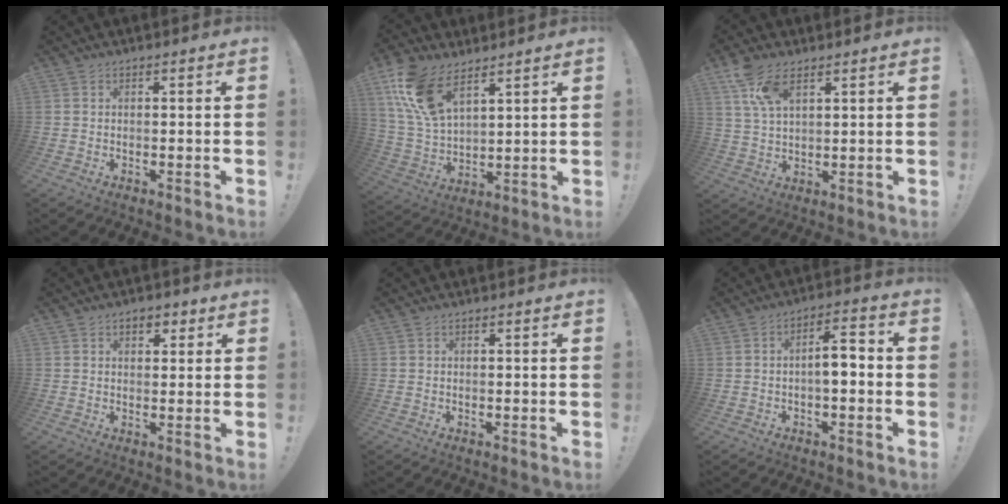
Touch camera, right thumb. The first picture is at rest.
{"total": 15.4, "force": [9.1, 7.8, 9.6], "torque": [-0.214, -0.042, 0.174]}
{"total": 8.8, "force": [5.3, 4.1, 5.8], "torque": [-0.100, -0.018, 0.099]}
{"total": 4.0, "force": [1.9, 2.7, 2.2], "torque": [-0.020, -0.002, 0.030]}
{"total": 0.0}
{"total": 7.1, "force": [-1.2, 2.7, 6.4], "torque": [-0.093, 0.008, -0.024]}